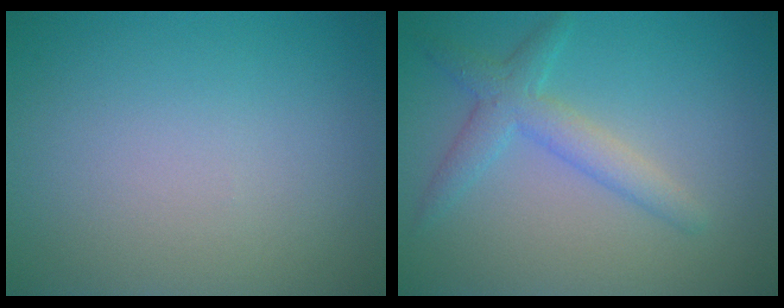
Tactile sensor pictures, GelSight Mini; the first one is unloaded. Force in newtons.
{"total": 2.9, "press": 2.9, "slide": 0.1}